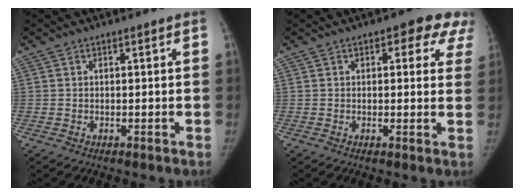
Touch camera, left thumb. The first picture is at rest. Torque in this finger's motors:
{"motor_torque": [-0.03, 0.12, -0.17, 0.04, 0.00]}